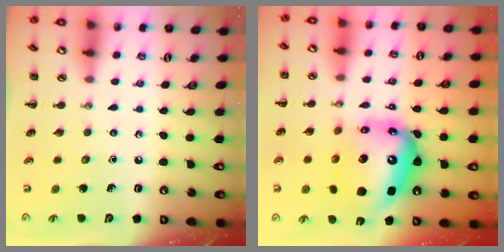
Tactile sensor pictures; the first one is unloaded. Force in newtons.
{"total": 15.8, "press": 15.1, "slide": 4.6}